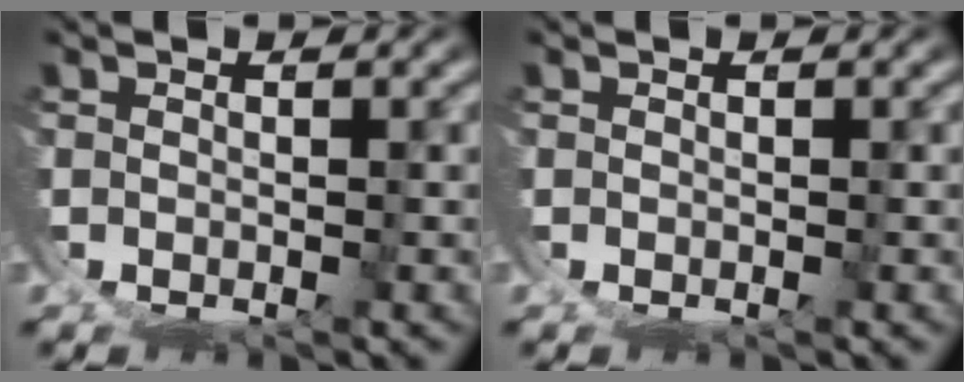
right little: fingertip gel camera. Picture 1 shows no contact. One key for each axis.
{"total": 0.0}